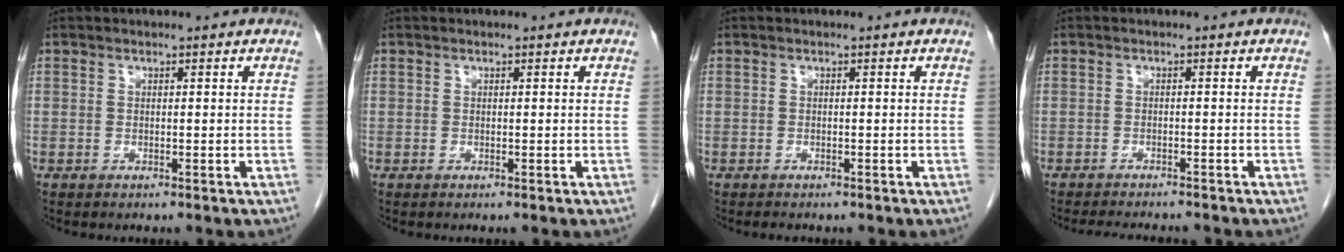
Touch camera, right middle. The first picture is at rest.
{"total": 0.0}
{"total": 1.1, "force": [-1.0, 0.4, 0.3], "torque": [-0.013, -0.004, -0.014]}
{"total": 6.4, "force": [-5.9, 0.9, 2.1], "torque": [-0.028, -0.010, -0.082]}